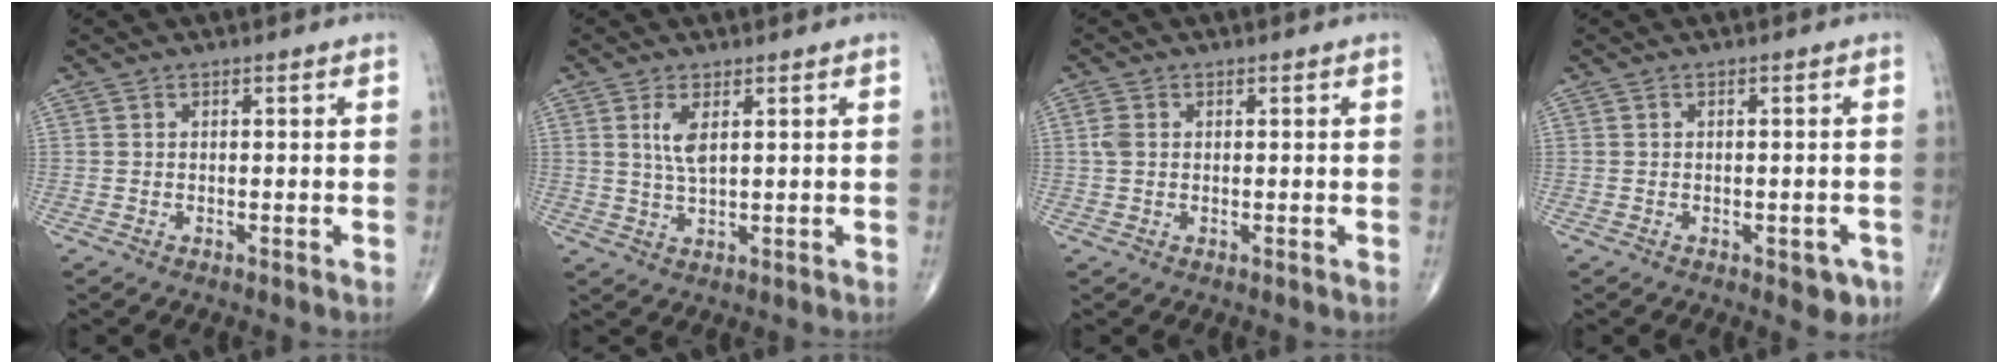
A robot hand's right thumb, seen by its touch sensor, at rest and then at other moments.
{"total": 4.1, "force": [1.4, 1.4, 3.6], "torque": [-0.076, -0.007, 0.033]}
{"total": 2.1, "force": [0.2, 1.5, 1.4], "torque": [-0.040, 0.004, 0.005]}
{"total": 3.8, "force": [-1.8, 1.9, 2.7], "torque": [-0.012, 0.005, -0.018]}